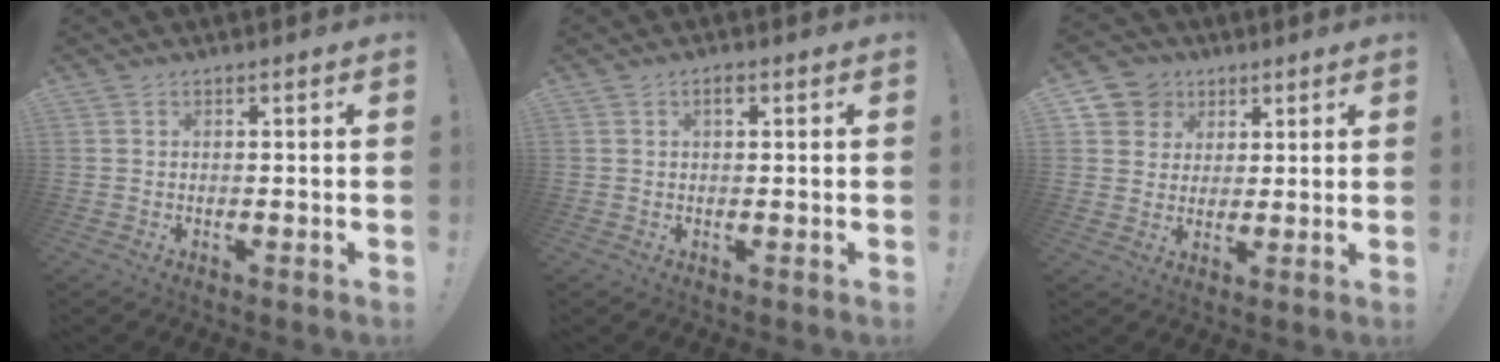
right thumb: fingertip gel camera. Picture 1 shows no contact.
{"total": 1.8, "force": [0.7, 0.7, 1.4], "torque": [-0.021, 0.001, 0.009]}
{"total": 7.6, "force": [3.2, 6.7, 1.3], "torque": [-0.020, -0.019, 0.065]}